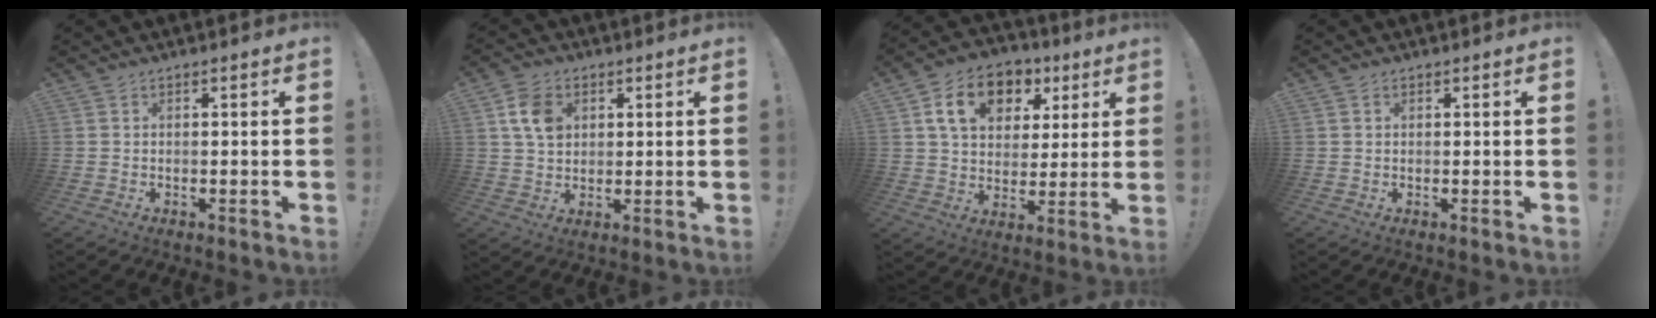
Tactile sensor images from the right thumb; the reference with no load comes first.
{"total": 8.8, "force": [2.6, 6.8, 4.9], "torque": [-0.074, 0.007, 0.054]}
{"total": 14.7, "force": [6.2, 10.6, 8.0], "torque": [-0.126, -0.015, 0.117]}
{"total": 0.5, "force": [0.3, 0.4, 0.1], "torque": [0.002, 0.000, 0.005]}